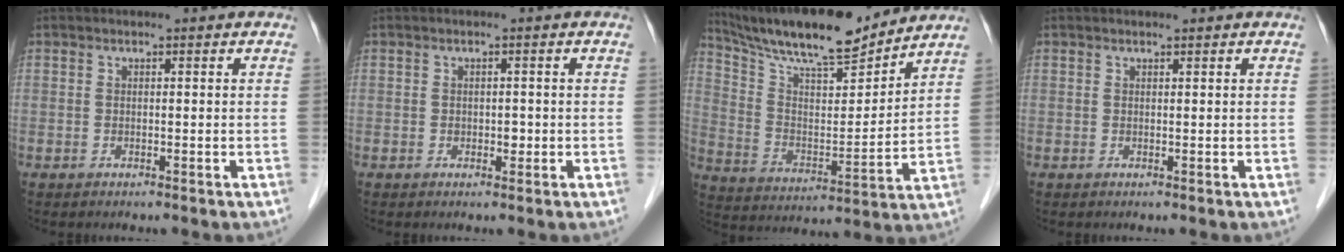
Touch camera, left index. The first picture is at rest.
{"total": 1.1, "force": [-0.1, 0.8, 0.8], "torque": [-0.011, 0.001, 0.000]}
{"total": 17.7, "force": [15.8, 2.2, 7.6], "torque": [-0.148, 0.002, 0.275]}
{"total": 1.0, "force": [0.9, 0.1, 0.4], "torque": [-0.007, 0.010, 0.016]}